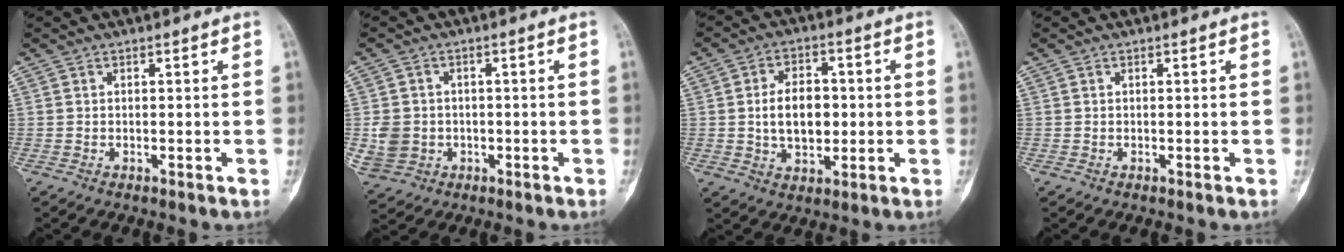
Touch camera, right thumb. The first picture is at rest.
{"total": 6.8, "force": [-1.1, 6.1, 2.9], "torque": [-0.052, 0.008, -0.007]}
{"total": 9.2, "force": [-0.1, 6.0, 7.0], "torque": [-0.096, 0.010, -0.002]}
{"total": 0.0}